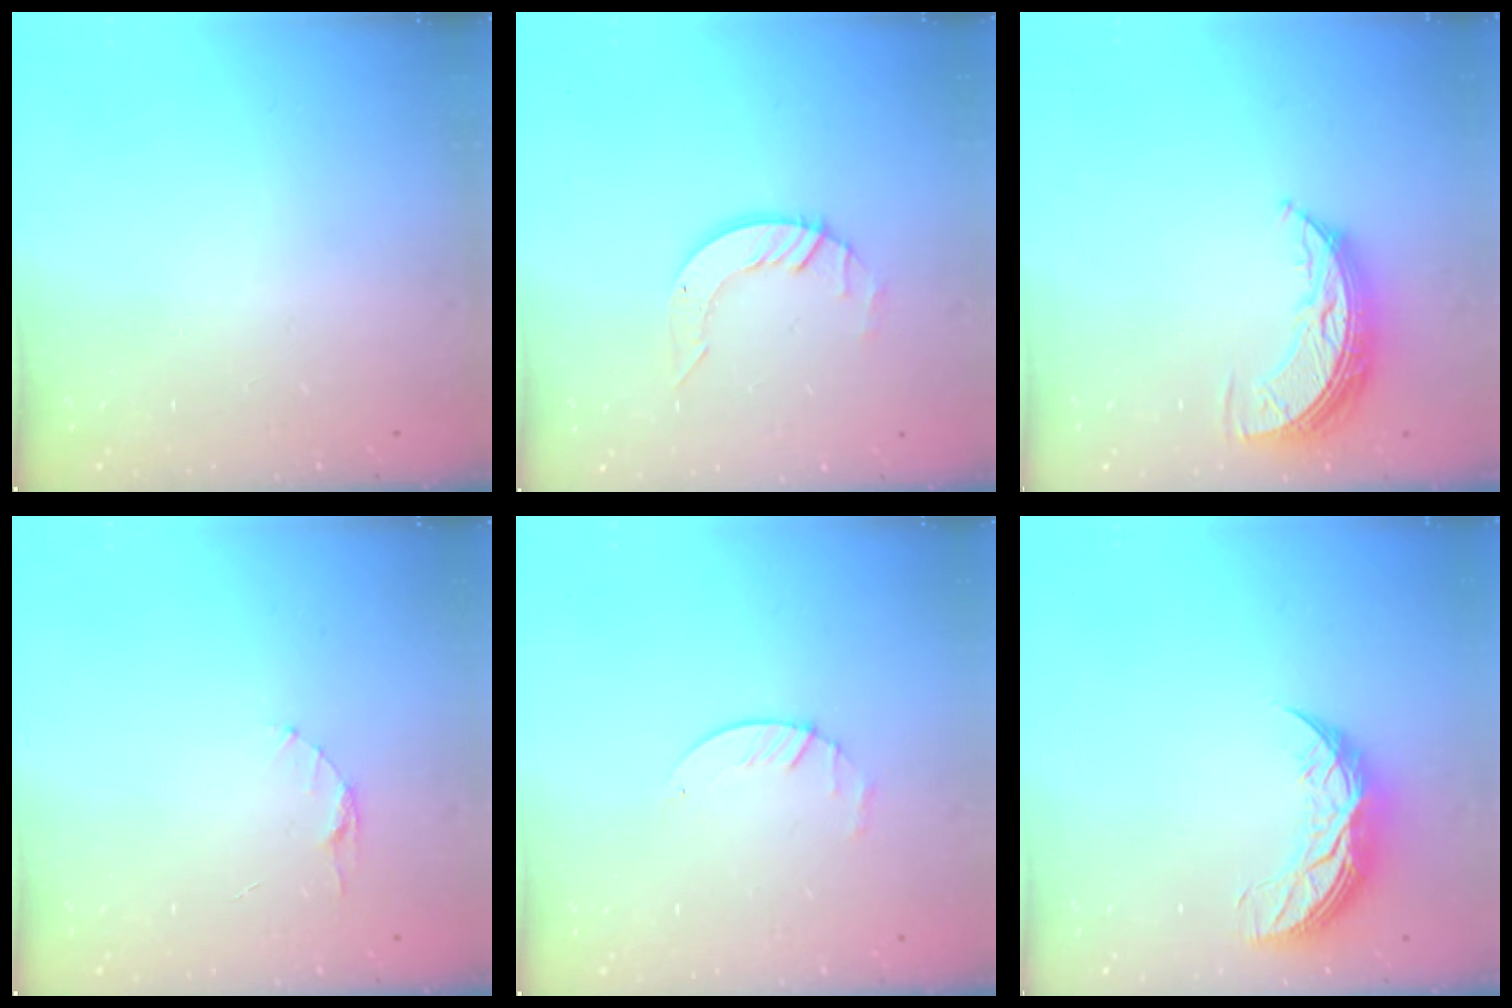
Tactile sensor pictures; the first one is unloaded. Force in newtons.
{"total": 6.1, "press": 6.1, "slide": 0.5}
{"total": 8.9, "press": 8.9, "slide": 0.5}
{"total": 3.5, "press": 3.5, "slide": 0.3}
{"total": 2.9, "press": 2.9, "slide": 0.4}
{"total": 9.7, "press": 9.7, "slide": 0.5}